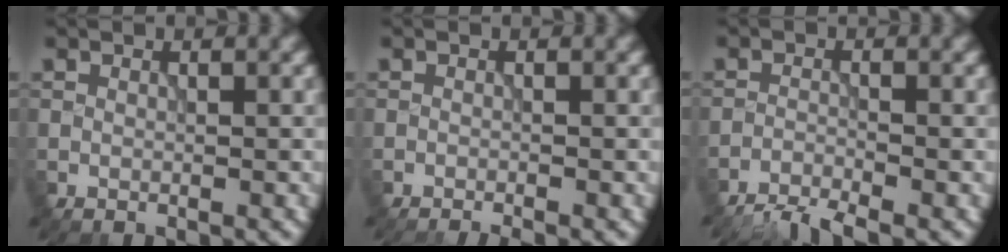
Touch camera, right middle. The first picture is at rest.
{"total": 1.7, "force": [-1.5, 0.2, 0.8], "torque": [-0.008, -0.001, -0.028]}
{"total": 3.4, "force": [-3.0, 0.3, 1.5], "torque": [-0.027, -0.003, -0.065]}